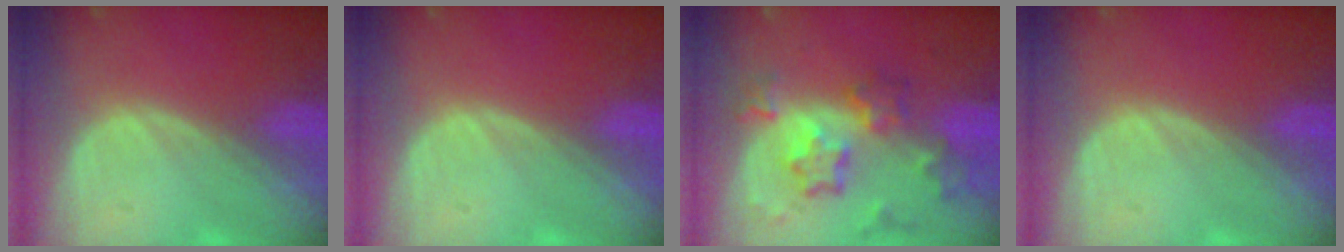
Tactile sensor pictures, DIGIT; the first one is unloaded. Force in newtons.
{"total": 0.0}
{"total": 8.7, "press": 7.6, "slide": 4.2}
{"total": 0.0}